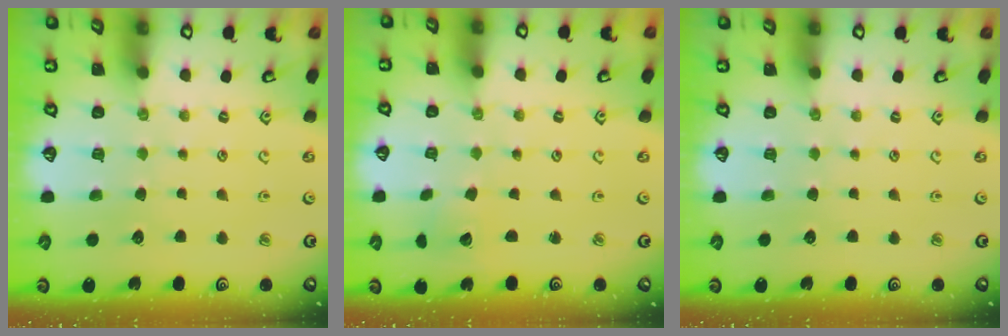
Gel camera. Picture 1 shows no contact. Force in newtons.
{"total": 2.2, "press": 2.2, "slide": 0.2}
{"total": 0.0}